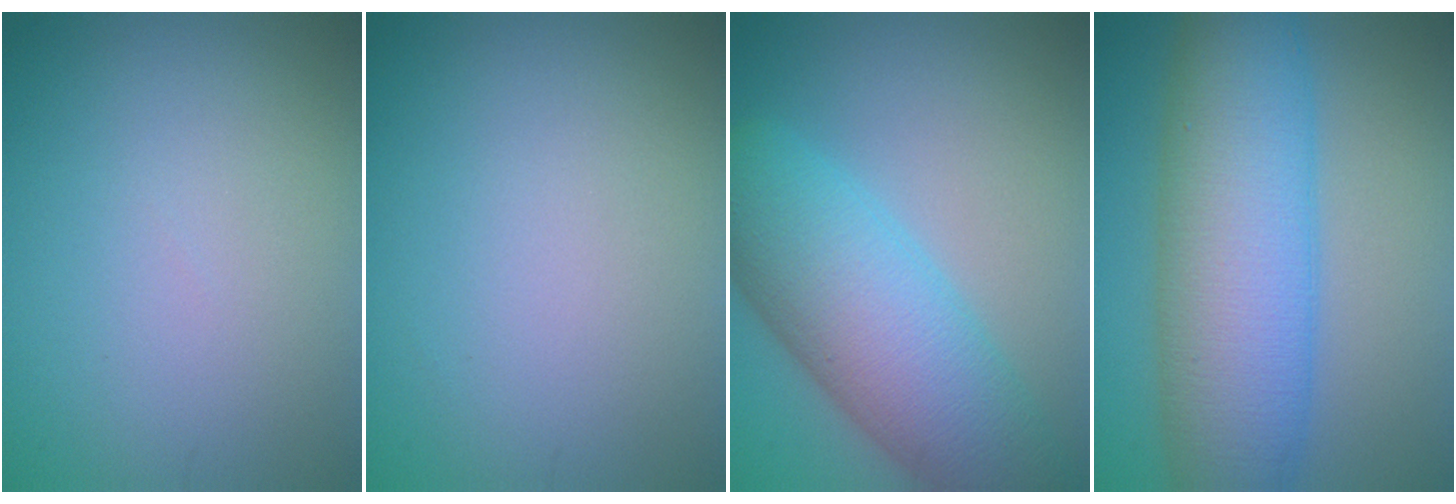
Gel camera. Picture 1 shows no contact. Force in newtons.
{"total": 0.0}
{"total": 9.4, "press": 9.4, "slide": 0.4}
{"total": 10.4, "press": 10.4, "slide": 0.4}